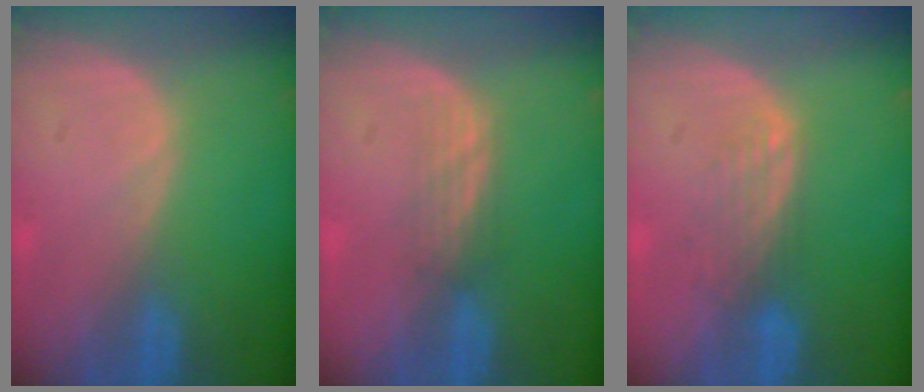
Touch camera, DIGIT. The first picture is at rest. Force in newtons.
{"total": 2.1, "press": 2.1, "slide": 0.3}
{"total": 3.5, "press": 2.8, "slide": 2.0}